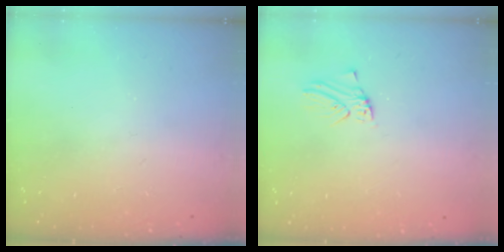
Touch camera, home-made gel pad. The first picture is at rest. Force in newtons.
{"total": 0.0}